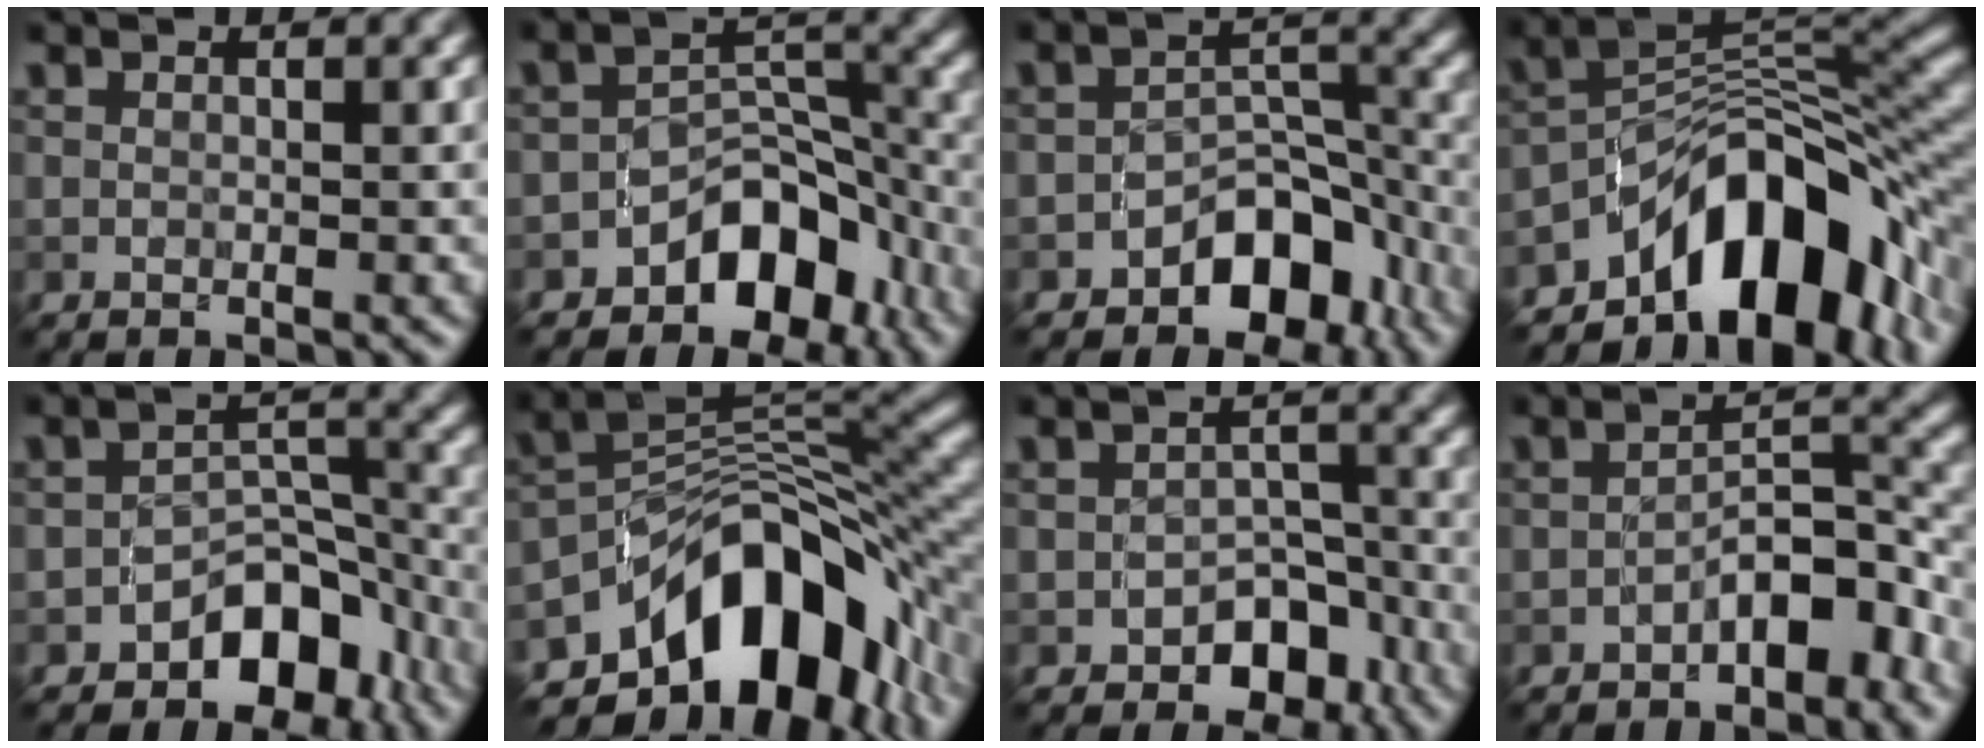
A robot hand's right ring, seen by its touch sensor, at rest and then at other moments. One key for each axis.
{"total": 6.8, "fx": -4.2, "fy": 4.1, "fz": 3.4, "tx": -0.025, "ty": 0.002, "tz": -0.069}
{"total": 6.1, "fx": -3.8, "fy": 3.6, "fz": 3.2, "tx": -0.025, "ty": 0.004, "tz": -0.065}
{"total": 12.0, "fx": -7.0, "fy": 5.9, "fz": 7.8, "tx": -0.091, "ty": 0.006, "tz": -0.126}
{"total": 6.2, "fx": -4.0, "fy": 3.6, "fz": 3.1, "tx": -0.024, "ty": 0.002, "tz": -0.066}
{"total": 12.8, "fx": -6.3, "fy": 7.3, "fz": 8.4, "tx": -0.116, "ty": 0.005, "tz": -0.113}
{"total": 4.9, "fx": -2.9, "fy": 3.2, "fz": 2.4, "tx": -0.014, "ty": 0.002, "tz": -0.042}
{"total": 4.5, "fx": -2.4, "fy": 2.0, "fz": 3.3, "tx": -0.044, "ty": 0.021, "tz": -0.042}